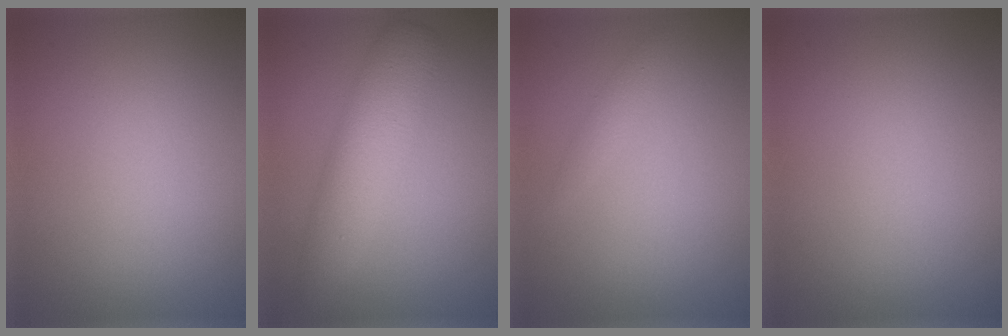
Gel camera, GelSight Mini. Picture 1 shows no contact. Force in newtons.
{"total": 5.0, "press": 5.0, "slide": 0.2}
{"total": 0.8, "press": 0.8, "slide": 0.1}
{"total": 0.0}